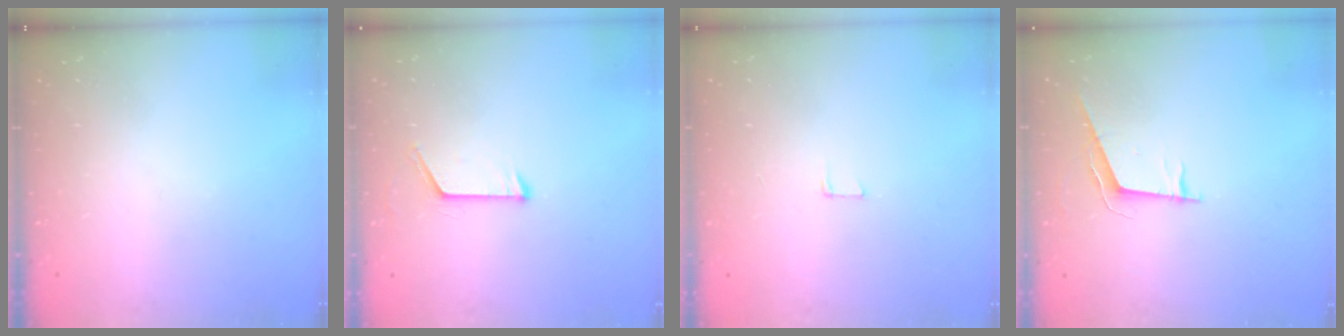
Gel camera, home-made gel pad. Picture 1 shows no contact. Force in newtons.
{"total": 6.9, "press": 6.9, "slide": 0.7}
{"total": 5.0, "press": 4.9, "slide": 0.4}
{"total": 6.6, "press": 6.2, "slide": 2.4}